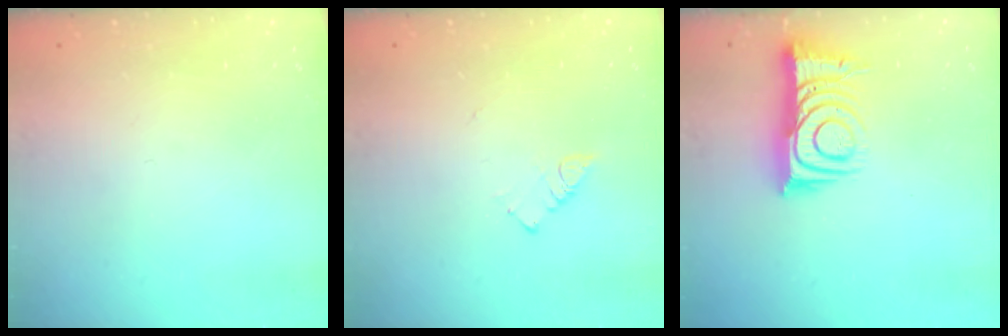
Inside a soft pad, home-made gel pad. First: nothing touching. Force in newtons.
{"total": 2.9, "press": 2.9, "slide": 0.5}
{"total": 9.8, "press": 9.8, "slide": 0.9}